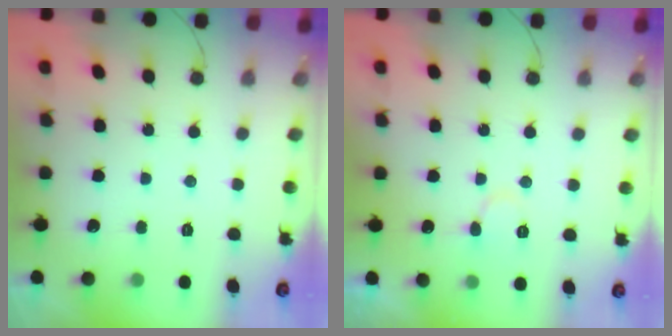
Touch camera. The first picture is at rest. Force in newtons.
{"total": 7.1, "press": 7.1, "slide": 0.6}